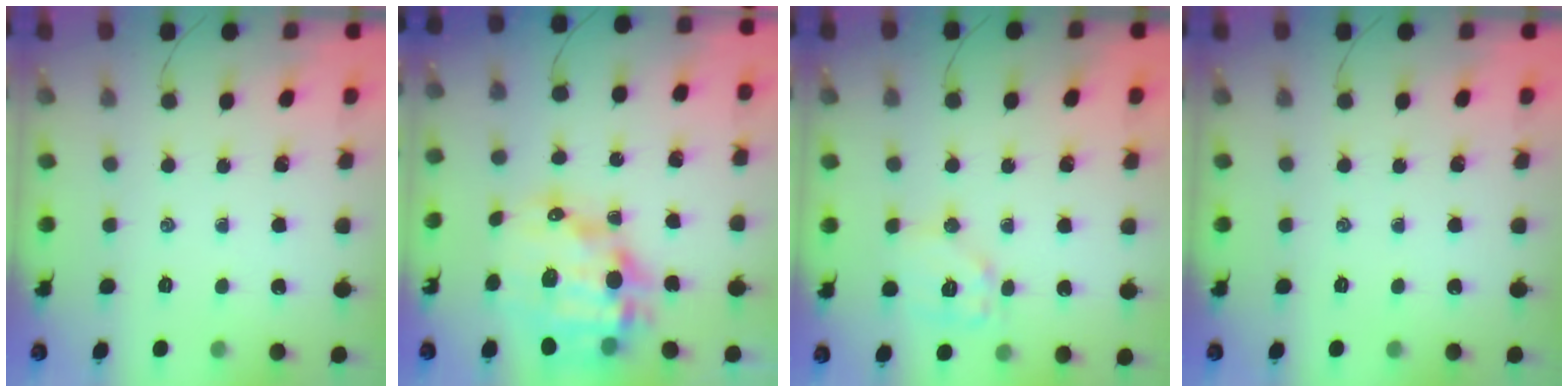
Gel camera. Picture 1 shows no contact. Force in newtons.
{"total": 17.9, "press": 17.4, "slide": 4.1}
{"total": 9.8, "press": 9.8, "slide": 0.2}
{"total": 0.0}